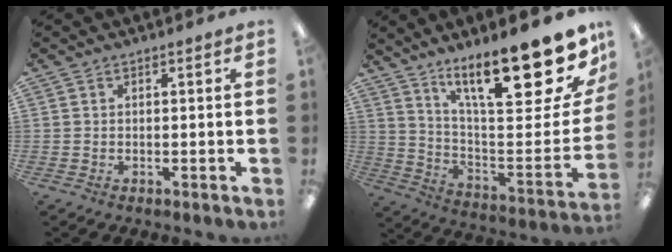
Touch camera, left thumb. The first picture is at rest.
{"total": 25.3, "force": [15.4, 6.4, 19.1], "torque": [-0.268, -0.103, 0.253]}